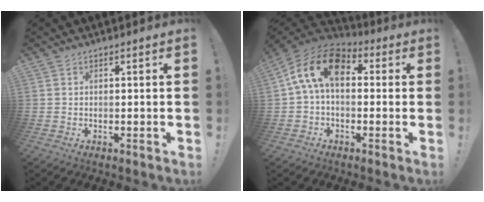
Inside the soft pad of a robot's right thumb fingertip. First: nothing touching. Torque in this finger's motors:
{"motor_torque": [0.75, 0.82, 0.14, 0.14, 0.10]}